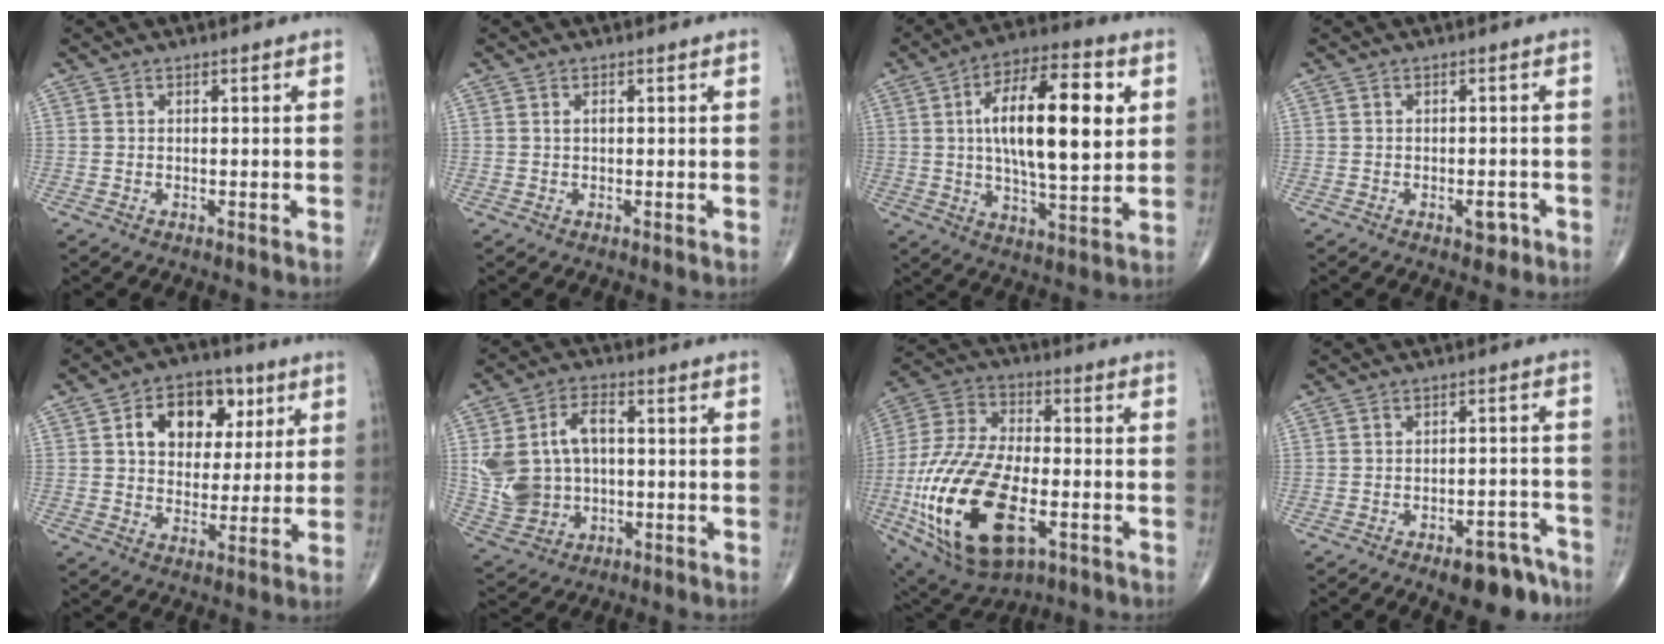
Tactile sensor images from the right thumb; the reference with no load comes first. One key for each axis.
{"total": 0.7, "fx": 0.2, "fy": 0.3, "fz": 0.6, "tx": -0.013, "ty": 0.003, "tz": 0.004}
{"total": 19.7, "fx": 3.9, "fy": 7.2, "fz": 17.9, "tx": -0.278, "ty": 0.000, "tz": 0.058}
{"total": 2.5, "fx": -1.3, "fy": 1.3, "fz": 1.7, "tx": -0.014, "ty": 0.006, "tz": -0.015}
{"total": 13.2, "fx": 4.4, "fy": 9.3, "fz": 8.2, "tx": -0.081, "ty": 0.000, "tz": 0.067}
{"total": 12.6, "fx": 0.8, "fy": 8.8, "fz": 8.9, "tx": -0.159, "ty": 0.017, "tz": 0.025}
{"total": 25.6, "fx": -7.6, "fy": 12.9, "fz": 20.8, "tx": -0.437, "ty": 0.003, "tz": -0.124}
{"total": 8.8, "fx": -6.3, "fy": 3.9, "fz": 4.8, "tx": -0.042, "ty": 0.052, "tz": -0.084}